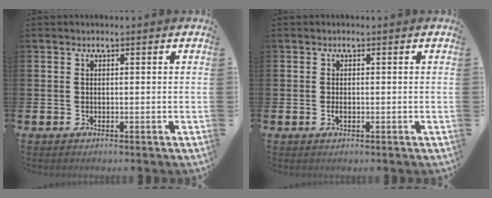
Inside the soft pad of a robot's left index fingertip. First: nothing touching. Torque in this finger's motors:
{"motor_torque": [0.33, -0.06, 0.02, 0.01]}